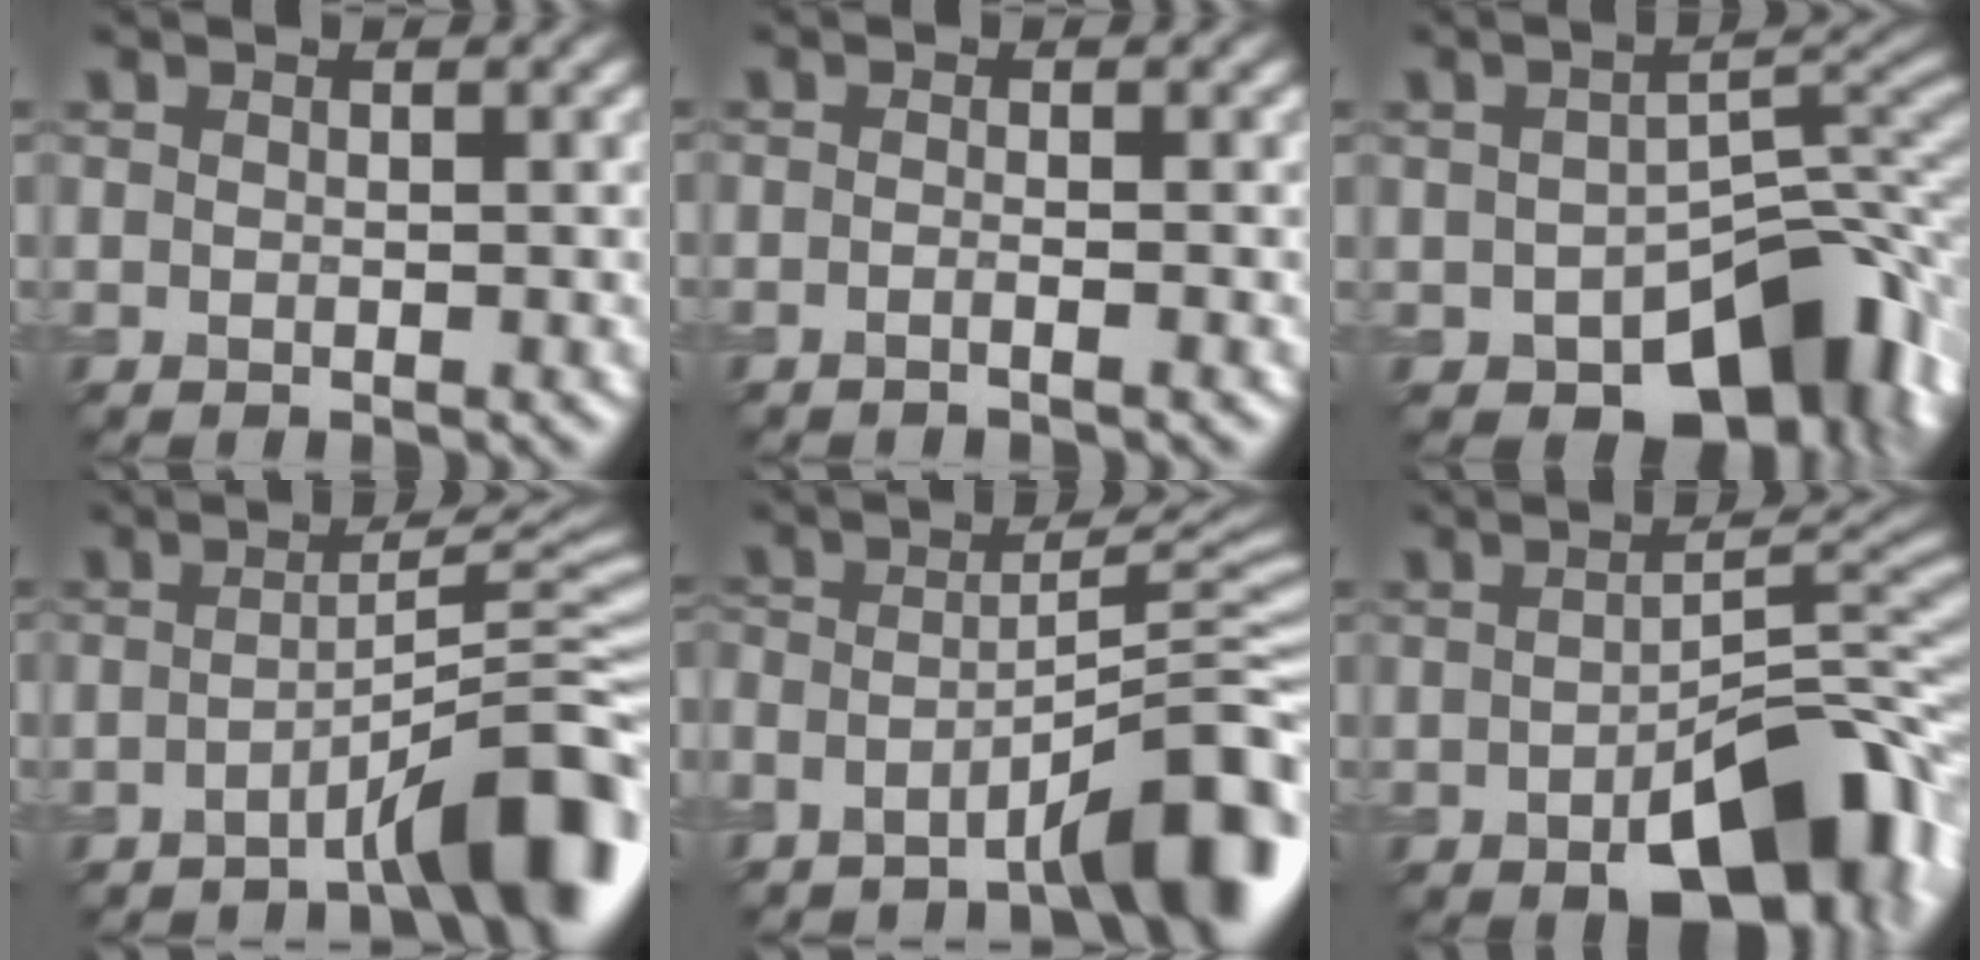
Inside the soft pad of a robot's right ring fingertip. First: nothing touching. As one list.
[{"total": 1.0, "force": [-0.7, 0.2, 0.7], "torque": [-0.007, 0.002, -0.016]}, {"total": 10.1, "force": [-4.8, 5.9, 6.6], "torque": [-0.085, -0.012, -0.057]}, {"total": 7.8, "force": [-4.2, 1.2, 6.4], "torque": [-0.081, 0.027, -0.064]}, {"total": 8.8, "force": [-5.8, 1.6, 6.4], "torque": [-0.084, 0.019, -0.093]}, {"total": 9.6, "force": [-4.2, 4.1, 7.6], "torque": [-0.107, 0.000, -0.054]}]